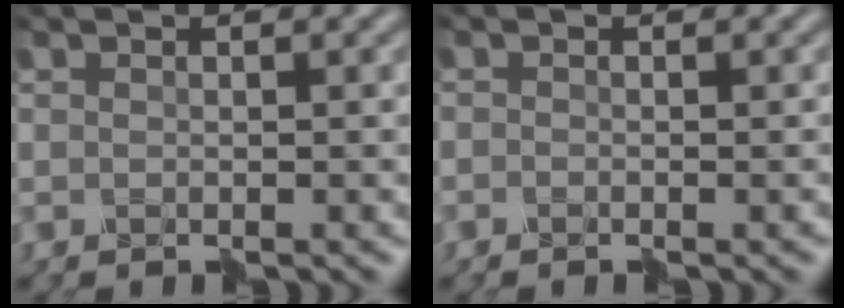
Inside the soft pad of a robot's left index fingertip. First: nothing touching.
{"total": 1.1, "force": [-1.1, 0.4, 0.1], "torque": [0.008, 0.006, -0.016]}